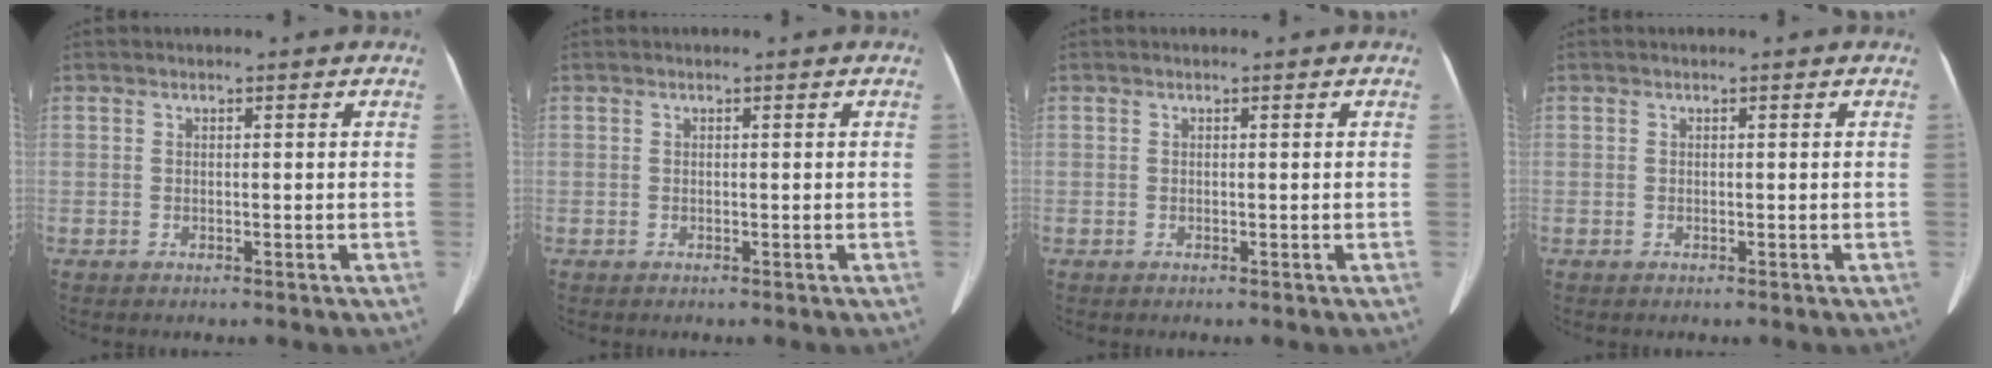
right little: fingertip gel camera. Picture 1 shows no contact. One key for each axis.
{"total": 0.0}
{"total": 0.0}
{"total": 0.0}